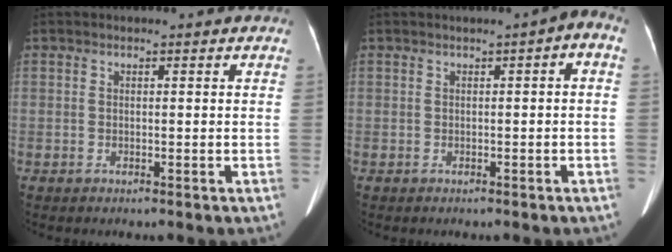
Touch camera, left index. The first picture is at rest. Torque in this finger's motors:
{"motor_torque": [0.28, -0.17, 0.23, 0.06]}